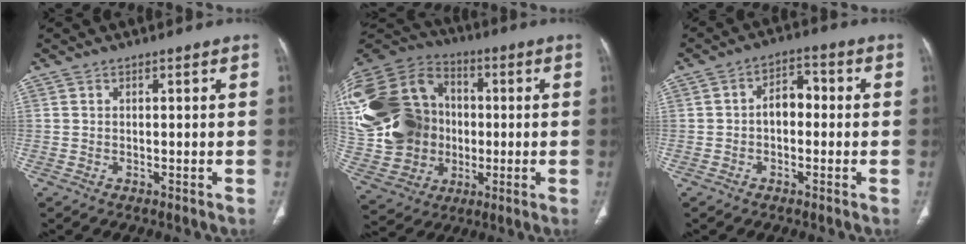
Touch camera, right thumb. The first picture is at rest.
{"total": 31.6, "force": [1.7, 25.8, 18.1], "torque": [-0.410, 0.052, 0.049]}
{"total": 5.3, "force": [-0.5, 3.6, 3.9], "torque": [-0.044, 0.025, -0.019]}